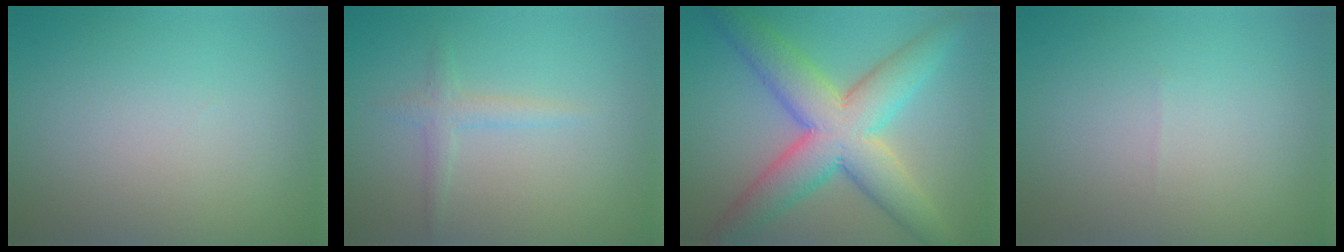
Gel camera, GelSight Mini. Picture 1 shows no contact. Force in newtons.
{"total": 1.4, "press": 1.4, "slide": 0.1}
{"total": 9.2, "press": 9.2, "slide": 0.2}
{"total": 0.0}